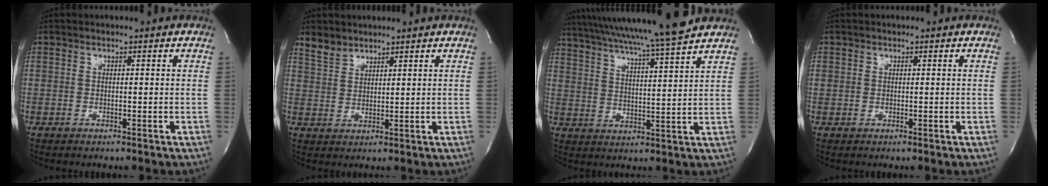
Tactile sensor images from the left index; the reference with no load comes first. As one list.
[{"total": 3.3, "force": [3.0, 1.3, 0.2], "torque": [-0.006, 0.011, 0.060]}, {"total": 18.5, "force": [16.1, -1.1, 9.0], "torque": [-0.156, -0.008, 0.238]}, {"total": 0.7, "force": [0.2, 0.7, 0.1], "torque": [0.007, 0.003, 0.001]}]